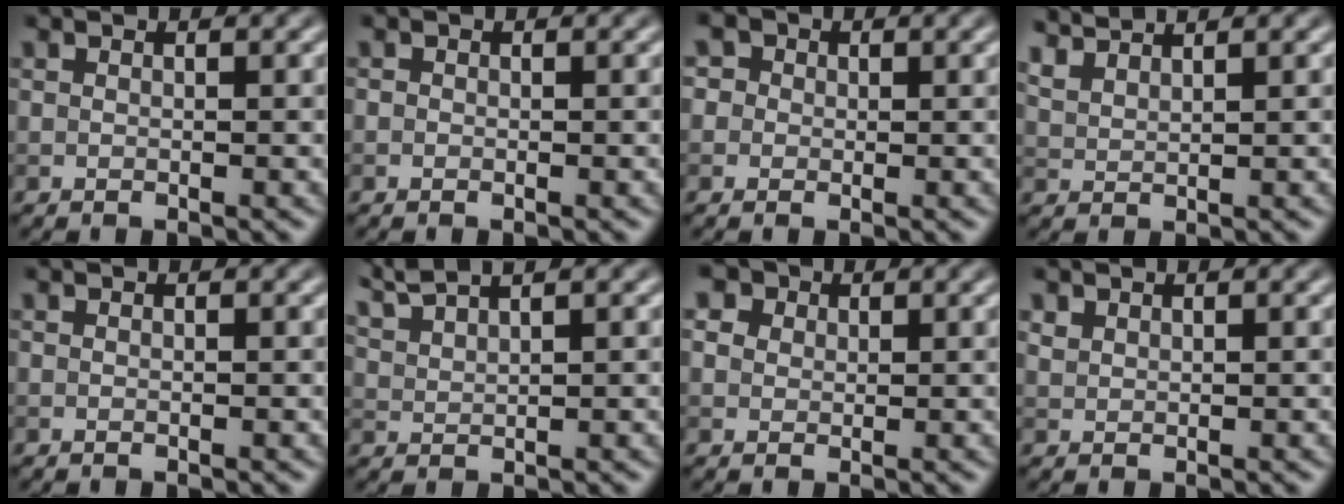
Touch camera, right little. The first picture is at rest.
{"total": 0.0}
{"total": 3.6, "force": [1.6, 2.9, 1.3], "torque": [-0.010, 0.017, 0.000]}
{"total": 2.6, "force": [2.5, 0.3, 0.6], "torque": [-0.017, 0.004, 0.054]}
{"total": 0.0}
{"total": 3.1, "force": [2.8, 0.4, 1.3], "torque": [-0.026, 0.011, 0.059]}
{"total": 5.5, "force": [3.2, 3.8, 2.3], "torque": [-0.050, 0.014, 0.035]}
{"total": 1.0, "force": [0.8, 0.6, 0.2], "torque": [-0.006, 0.000, 0.019]}